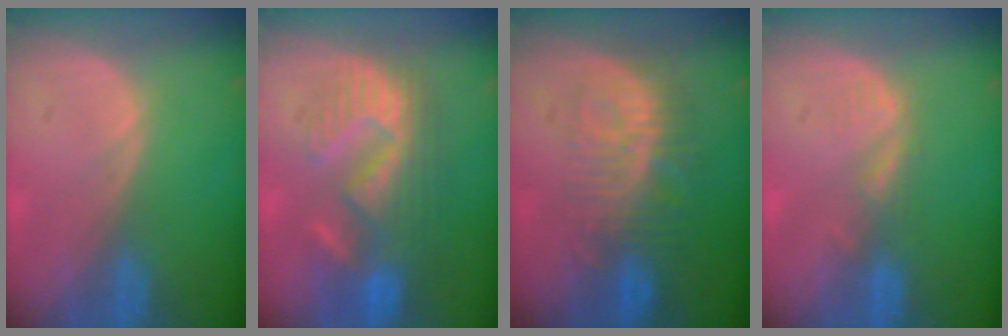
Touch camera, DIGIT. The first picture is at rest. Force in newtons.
{"total": 10.1, "press": 9.7, "slide": 2.9}
{"total": 9.5, "press": 8.5, "slide": 4.1}
{"total": 2.0, "press": 2.0, "slide": 0.3}